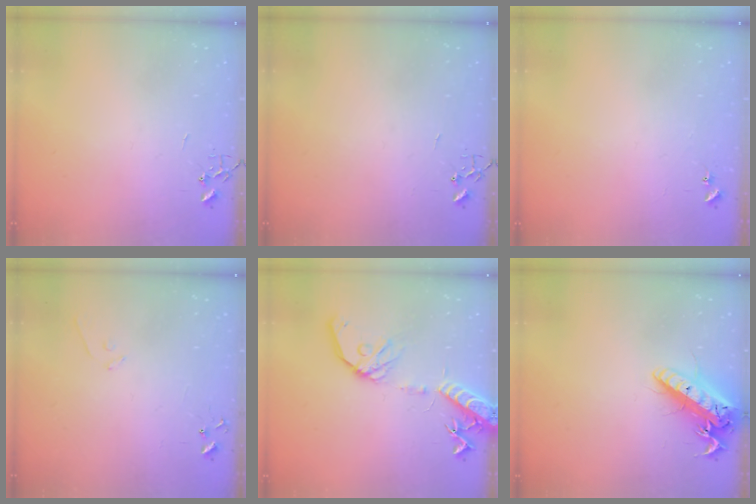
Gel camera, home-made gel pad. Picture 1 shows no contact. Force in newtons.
{"total": 0.0}
{"total": 4.3, "press": 4.2, "slide": 0.6}
{"total": 5.3, "press": 5.3, "slide": 0.4}
{"total": 16.3, "press": 16.0, "slide": 3.2}
{"total": 19.7, "press": 19.5, "slide": 2.7}